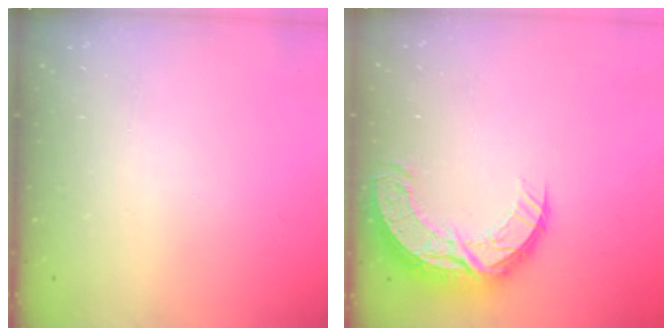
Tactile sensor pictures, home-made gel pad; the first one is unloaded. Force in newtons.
{"total": 15.1, "press": 15.1, "slide": 1.1}